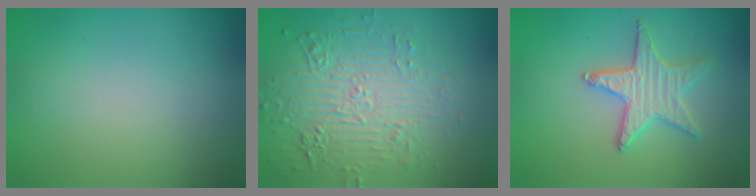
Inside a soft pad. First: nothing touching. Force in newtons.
{"total": 5.1, "press": 4.4, "slide": 2.7}
{"total": 3.1, "press": 3.1, "slide": 0.5}